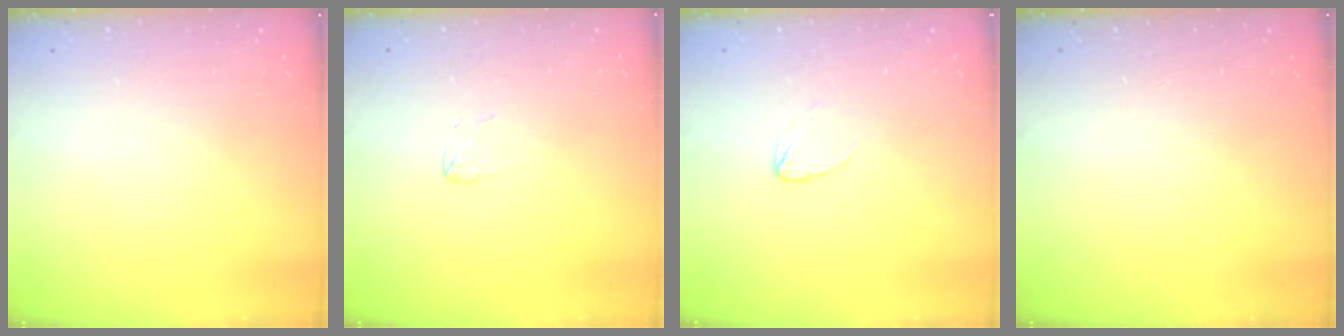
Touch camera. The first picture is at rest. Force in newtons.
{"total": 2.9, "press": 2.8, "slide": 0.3}
{"total": 2.7, "press": 2.7, "slide": 0.3}
{"total": 0.0}